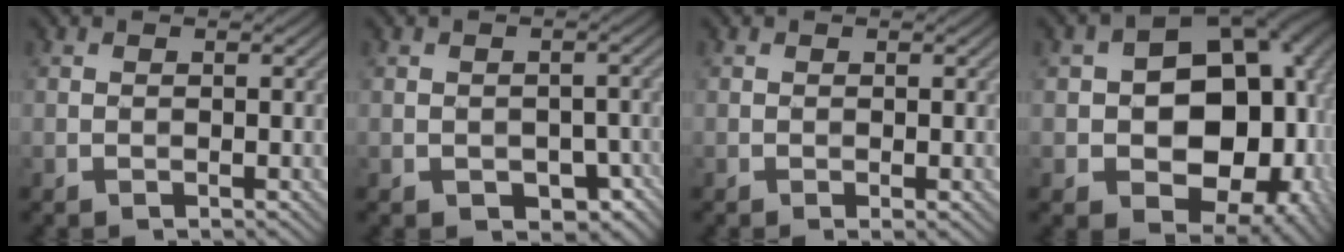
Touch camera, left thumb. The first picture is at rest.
{"total": 3.9, "force": [-1.7, 2.9, 1.9], "torque": [-0.033, -0.017, -0.015]}
{"total": 0.7, "force": [0.0, 0.1, 0.7], "torque": [-0.018, -0.002, -0.001]}
{"total": 17.7, "force": [-0.9, 12.8, 12.2], "torque": [-0.141, -0.029, 0.009]}